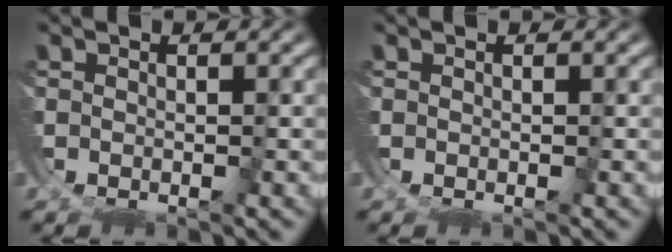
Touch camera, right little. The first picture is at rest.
{"total": 0.0}